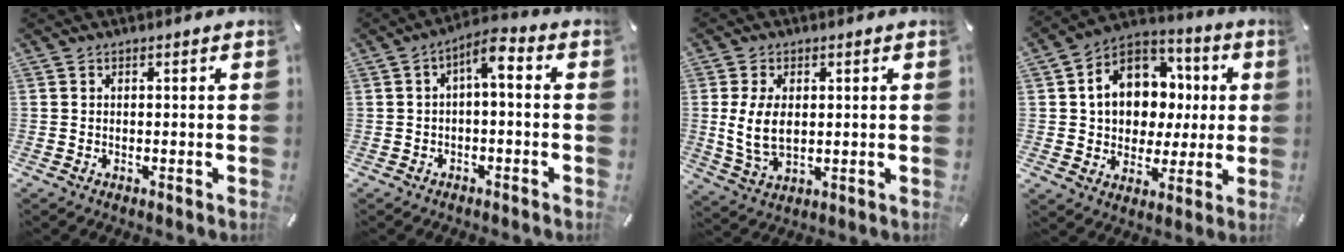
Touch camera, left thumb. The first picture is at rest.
{"total": 4.7, "force": [-0.5, 2.0, 4.2], "torque": [-0.081, 0.013, -0.013]}
{"total": 8.3, "force": [0.8, 5.2, 6.5], "torque": [-0.145, -0.002, 0.011]}
{"total": 13.5, "force": [1.8, 11.6, 6.7], "torque": [-0.116, -0.002, 0.042]}